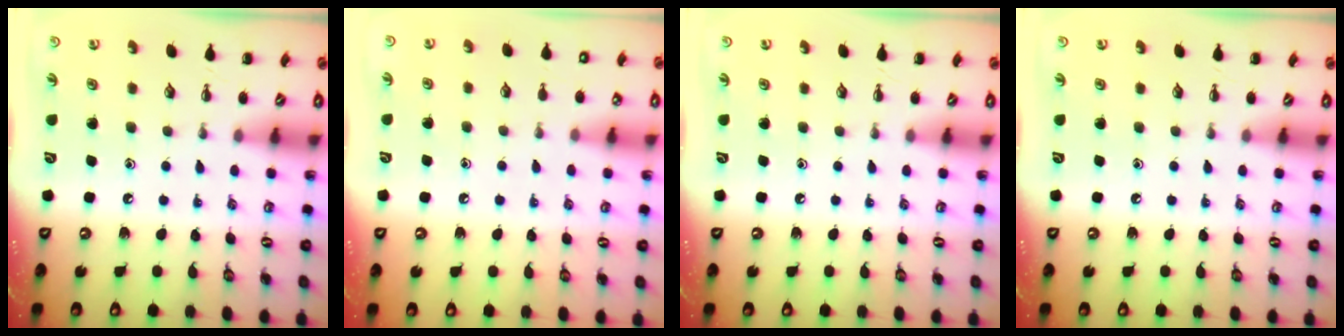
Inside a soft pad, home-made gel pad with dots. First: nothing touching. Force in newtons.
{"total": 5.4, "press": 5.1, "slide": 1.7}
{"total": 0.0}
{"total": 0.0}